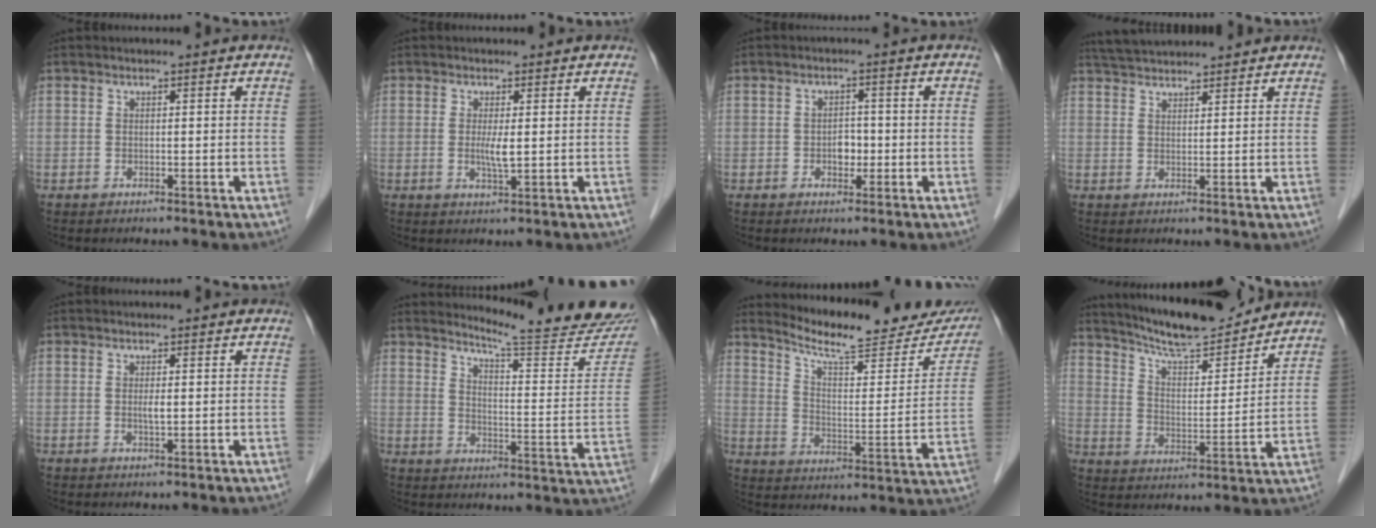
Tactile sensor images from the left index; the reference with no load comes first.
{"total": 2.4, "force": [-0.3, 0.2, 2.4], "torque": [-0.051, -0.011, -0.004]}
{"total": 2.5, "force": [-1.2, 1.5, 1.6], "torque": [-0.021, 0.001, -0.018]}
{"total": 6.0, "force": [5.7, 0.8, 1.8], "torque": [-0.036, 0.033, 0.097]}
{"total": 1.1, "force": [-0.3, 0.1, 1.0], "torque": [-0.021, -0.007, -0.006]}
{"total": 19.0, "force": [18.0, 0.7, 6.0], "torque": [-0.080, -0.113, 0.211]}
{"total": 20.4, "force": [18.8, 3.4, 7.3], "torque": [-0.101, -0.053, 0.247]}
{"total": 14.6, "force": [13.5, 1.7, 5.3], "torque": [-0.093, -0.001, 0.216]}